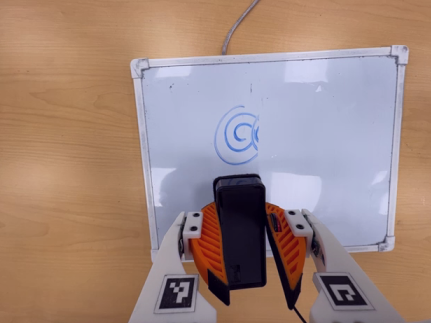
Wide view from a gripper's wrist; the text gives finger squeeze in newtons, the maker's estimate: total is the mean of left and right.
{"total": 8.8, "left": 9.1, "right": 8.5}